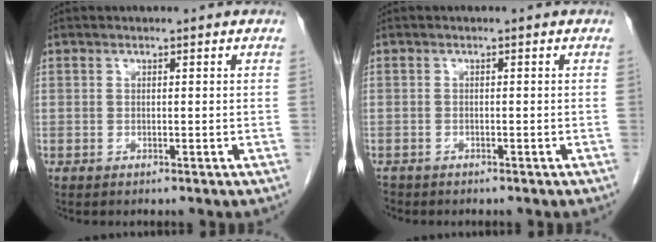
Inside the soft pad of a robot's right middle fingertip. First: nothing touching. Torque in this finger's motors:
{"motor_torque": [0.68, -0.82, 0.09, 0.06]}